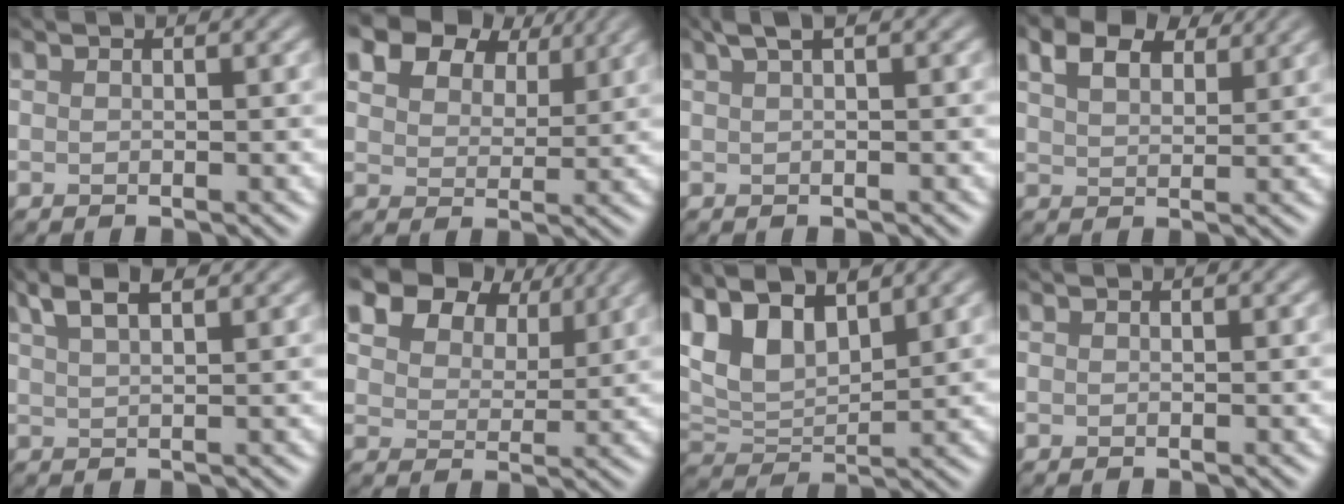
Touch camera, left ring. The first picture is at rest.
{"total": 12.3, "force": [8.2, 7.2, 5.7], "torque": [-0.140, 0.030, 0.149]}
{"total": 1.7, "force": [1.0, 0.3, 1.4], "torque": [-0.028, 0.006, 0.019]}
{"total": 4.8, "force": [3.3, 2.3, 2.7], "torque": [-0.056, 0.012, 0.054]}
{"total": 3.9, "force": [2.7, 1.0, 2.6], "torque": [-0.057, 0.018, 0.048]}
{"total": 11.1, "force": [7.6, 6.3, 5.1], "torque": [-0.125, 0.016, 0.139]}
{"total": 7.7, "force": [4.1, 3.7, 5.4], "torque": [-0.123, 0.016, 0.077]}
{"total": 0.0}